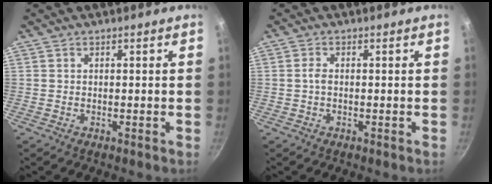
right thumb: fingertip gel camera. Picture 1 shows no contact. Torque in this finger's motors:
{"motor_torque": [0.00, 0.46, 0.34, -0.78, 0.04]}